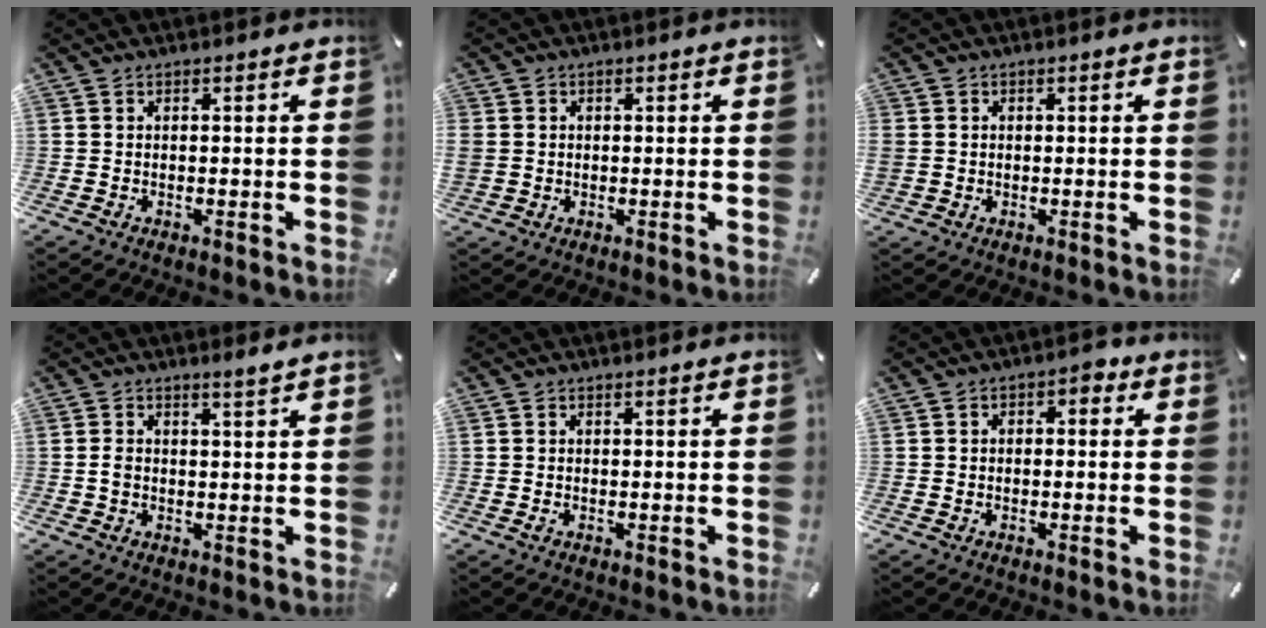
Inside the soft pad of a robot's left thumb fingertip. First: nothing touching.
{"total": 2.8, "force": [0.2, 2.7, 0.8], "torque": [-0.014, 0.005, 0.004]}
{"total": 2.0, "force": [0.1, 1.9, 0.5], "torque": [-0.009, 0.004, 0.002]}
{"total": 1.9, "force": [0.7, 0.6, 1.6], "torque": [-0.033, 0.002, 0.011]}
{"total": 0.0}
{"total": 2.3, "force": [-0.7, 1.7, 1.4], "torque": [-0.021, 0.010, -0.019]}